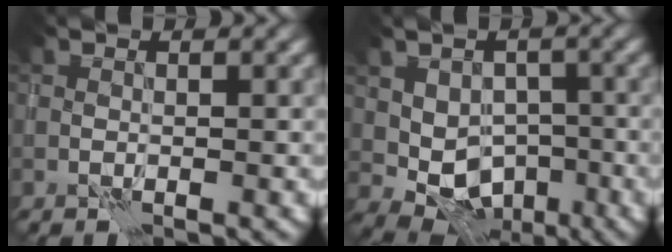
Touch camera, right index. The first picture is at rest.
{"total": 5.9, "force": [-0.9, 4.6, 3.6], "torque": [-0.053, -0.003, -0.007]}